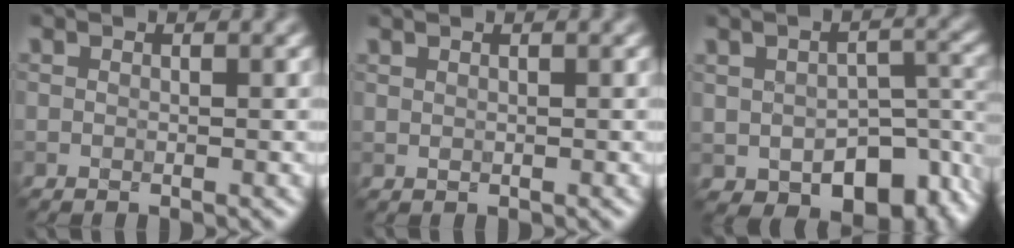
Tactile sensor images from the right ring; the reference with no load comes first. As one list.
[{"total": 0.6, "force": [0.6, 0.2, 0.0], "torque": [-0.004, -0.003, 0.009]}, {"total": 10.0, "force": [-5.0, 5.9, 6.4], "torque": [-0.097, -0.033, -0.050]}]